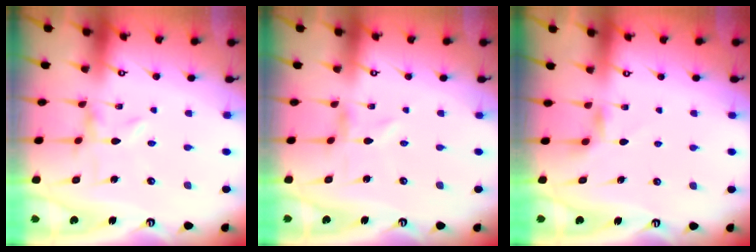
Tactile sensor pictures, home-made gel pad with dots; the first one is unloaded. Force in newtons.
{"total": 0.0}
{"total": 4.1, "press": 4.1, "slide": 0.6}